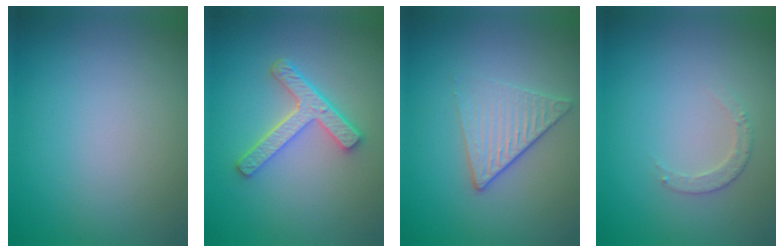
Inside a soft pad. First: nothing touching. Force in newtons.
{"total": 4.3, "press": 3.3, "slide": 2.8}
{"total": 3.3, "press": 2.8, "slide": 1.8}
{"total": 1.5, "press": 1.5, "slide": 0.2}